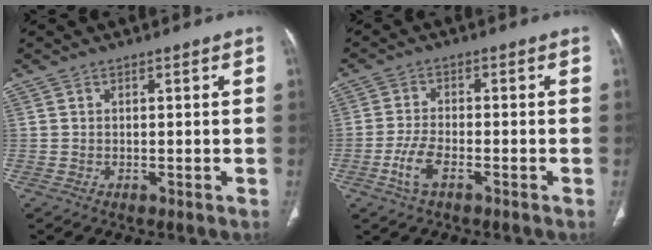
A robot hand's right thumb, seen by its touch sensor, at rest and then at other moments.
{"total": 4.7, "force": [-2.2, 1.9, 3.7], "torque": [-0.084, 0.012, -0.042]}